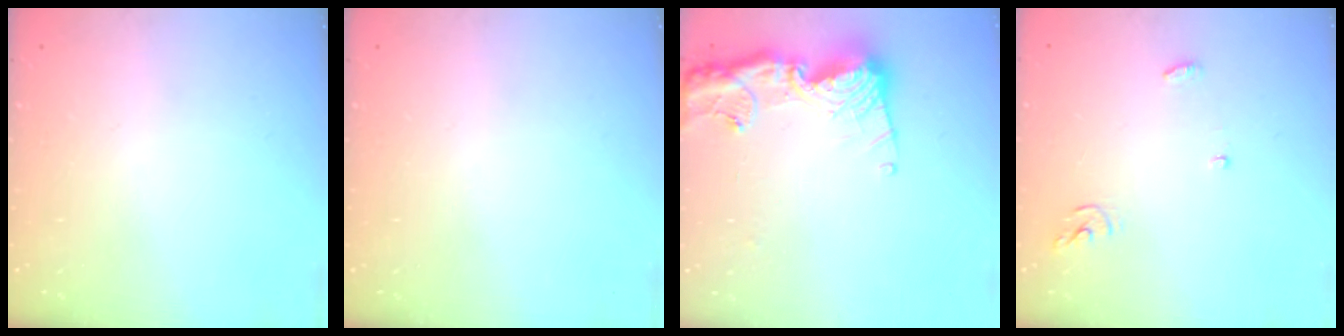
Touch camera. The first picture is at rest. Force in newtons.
{"total": 0.0}
{"total": 15.2, "press": 15.1, "slide": 1.5}
{"total": 3.4, "press": 3.4, "slide": 0.2}